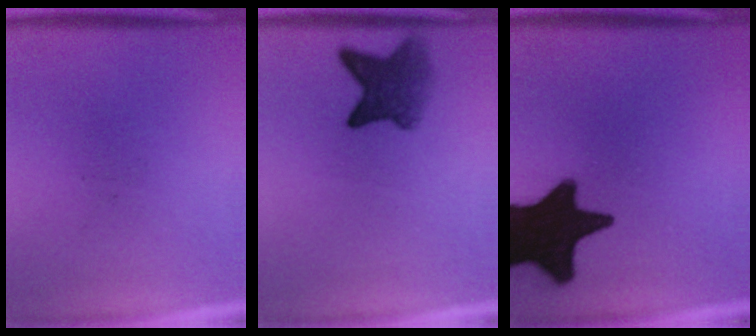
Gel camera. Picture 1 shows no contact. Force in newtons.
{"total": 5.8}
{"total": 19.2}